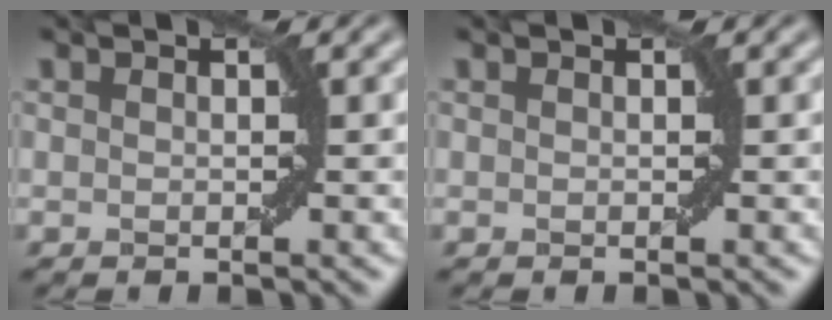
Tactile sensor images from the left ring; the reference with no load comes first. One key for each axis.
{"total": 0.0}